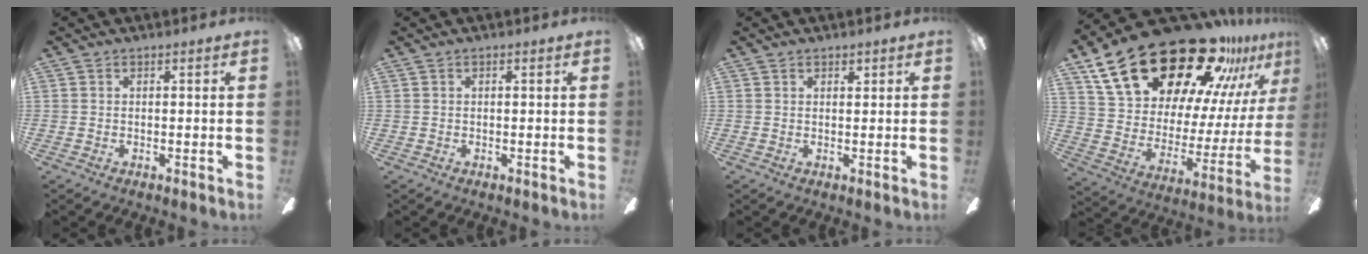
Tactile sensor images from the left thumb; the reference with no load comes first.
{"total": 0.0}
{"total": 1.2, "force": [1.0, 0.6, 0.2], "torque": [0.003, -0.003, 0.018]}
{"total": 32.2, "force": [22.0, 14.7, 18.4], "torque": [-0.300, -0.129, 0.400]}